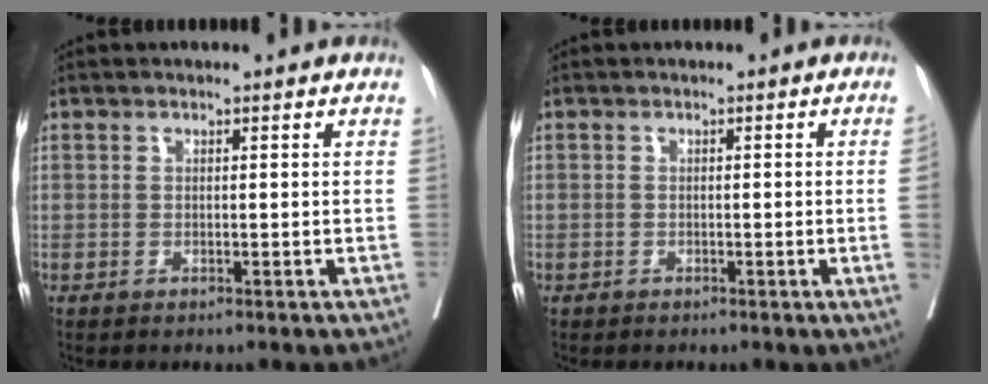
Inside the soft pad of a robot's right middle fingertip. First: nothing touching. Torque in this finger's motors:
{"motor_torque": [0.11, -0.62, -1.05, -0.21]}